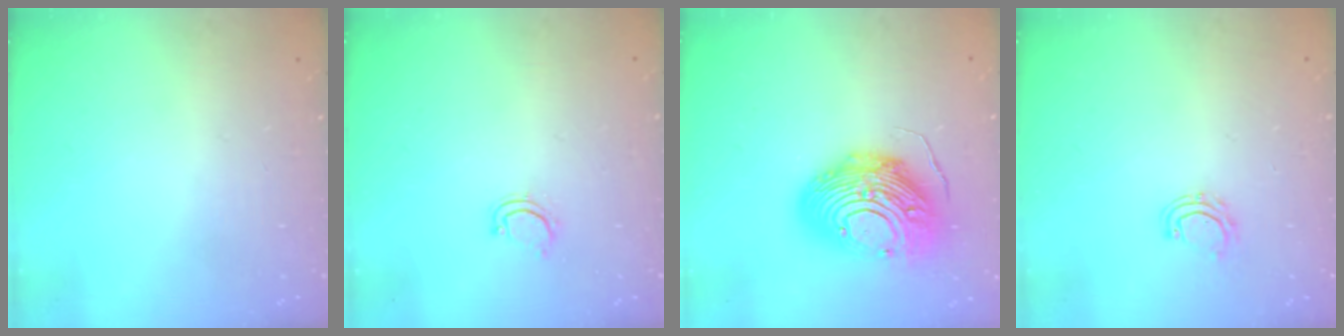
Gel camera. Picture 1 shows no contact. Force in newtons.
{"total": 3.4, "press": 3.4, "slide": 0.3}
{"total": 18.1, "press": 18.0, "slide": 1.6}
{"total": 5.3, "press": 5.2, "slide": 1.0}